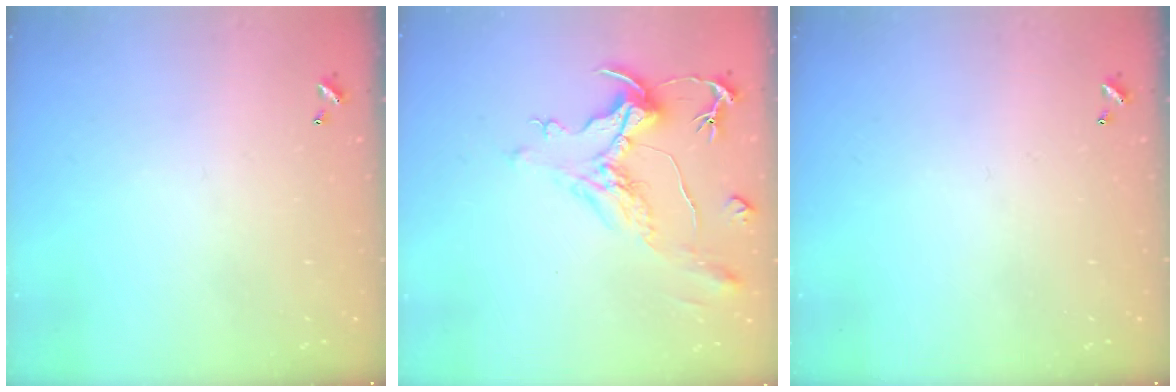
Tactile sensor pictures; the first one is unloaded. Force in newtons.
{"total": 1.7, "press": 1.3, "slide": 1.2}
{"total": 0.0}